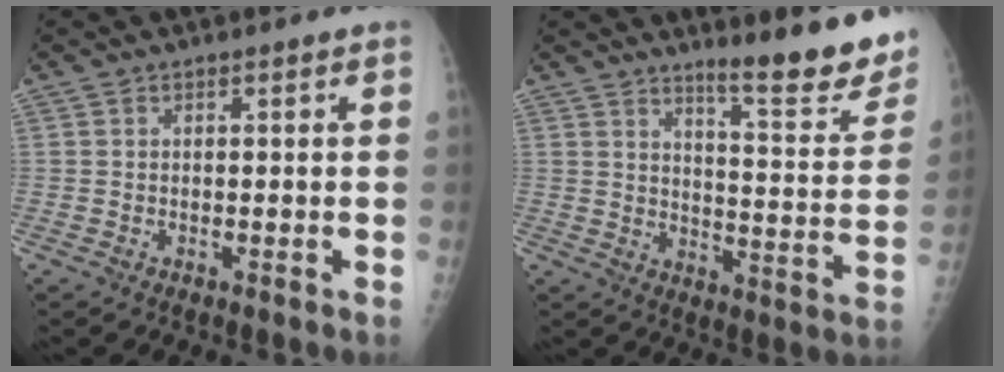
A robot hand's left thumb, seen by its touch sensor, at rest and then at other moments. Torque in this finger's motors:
{"motor_torque": [3.16, 1.85, 0.42, -0.37, 0.12]}